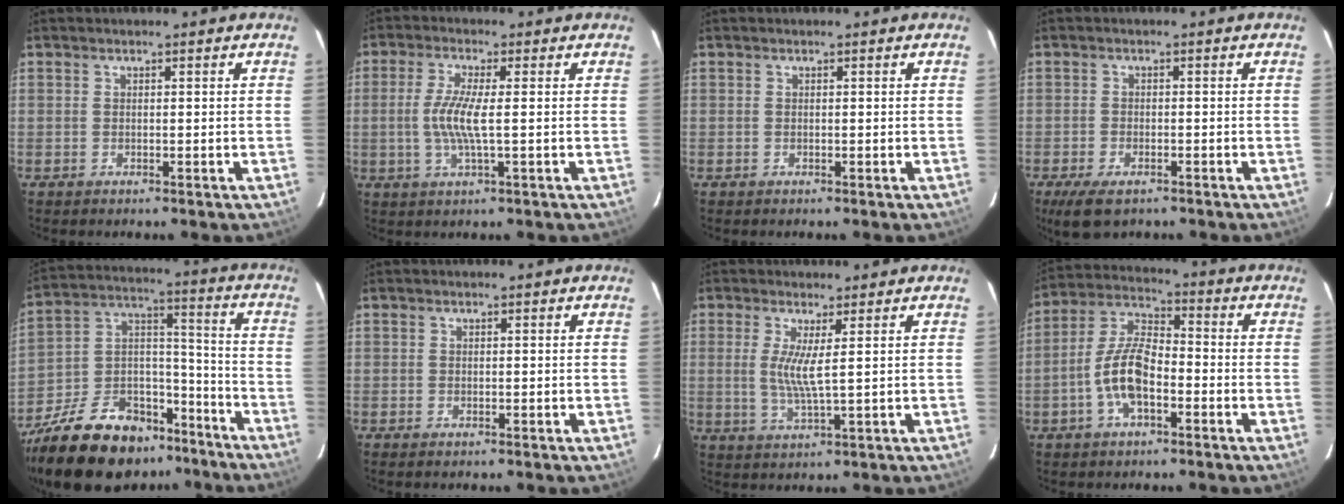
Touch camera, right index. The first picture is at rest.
{"total": 6.6, "force": [-0.4, 0.6, 6.6], "torque": [-0.135, -0.003, -0.009]}
{"total": 0.0}
{"total": 6.1, "force": [-4.1, 2.7, 3.6], "torque": [-0.089, -0.023, -0.072]}
{"total": 27.0, "force": [-19.5, 13.6, 12.8], "torque": [-0.275, 0.036, -0.296]}
{"total": 0.5, "force": [-0.4, 0.2, 0.2], "torque": [-0.005, -0.003, -0.009]}
{"total": 4.9, "force": [0.9, -0.1, 4.8], "torque": [-0.098, -0.012, 0.014]}
{"total": 11.9, "force": [-4.2, 4.8, 10.0], "torque": [-0.216, 0.009, -0.082]}